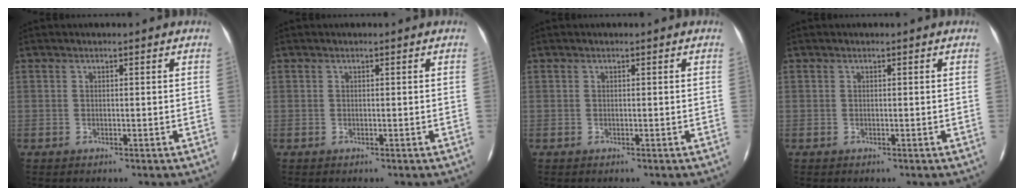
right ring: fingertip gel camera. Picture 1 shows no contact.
{"total": 0.0}
{"total": 0.0}
{"total": 0.0}